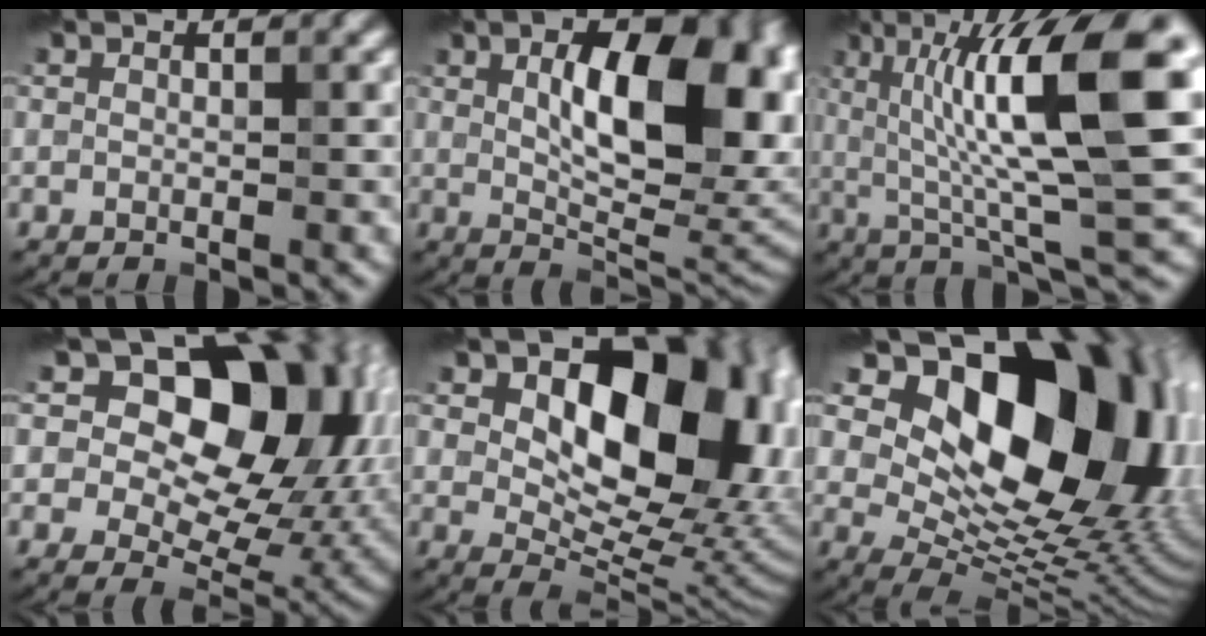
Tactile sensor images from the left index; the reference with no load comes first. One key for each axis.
{"total": 12.6, "fx": 2.4, "fy": 5.4, "fz": 11.1, "tx": -0.144, "ty": 0.006, "tz": 0.039}
{"total": 12.8, "fx": 2.8, "fy": 2.4, "fz": 12.3, "tx": -0.194, "ty": 0.011, "tz": 0.046}
{"total": 14.0, "fx": 5.4, "fy": 8.9, "fz": 9.5, "tx": -0.109, "ty": 0.008, "tz": 0.078}
{"total": 14.8, "fx": 4.4, "fy": 8.5, "fz": 11.3, "tx": -0.127, "ty": 0.004, "tz": 0.071}
{"total": 18.4, "fx": 7.1, "fy": 10.5, "fz": 13.3, "tx": -0.193, "ty": 0.008, "tz": 0.125}